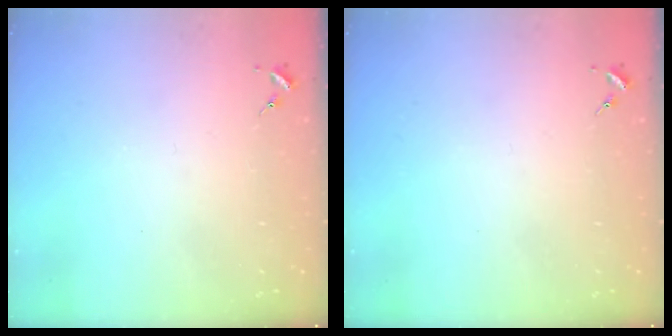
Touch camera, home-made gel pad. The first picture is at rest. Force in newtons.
{"total": 0.0}